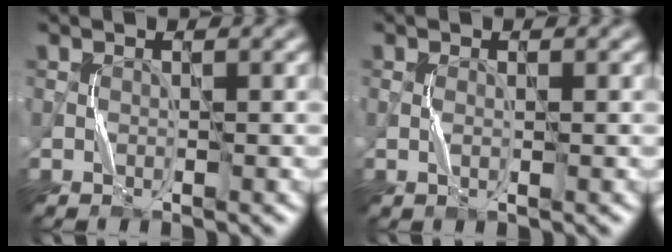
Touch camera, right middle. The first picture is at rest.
{"total": 0.7, "force": [0.1, 0.2, 0.6], "torque": [-0.018, -0.002, -0.001]}